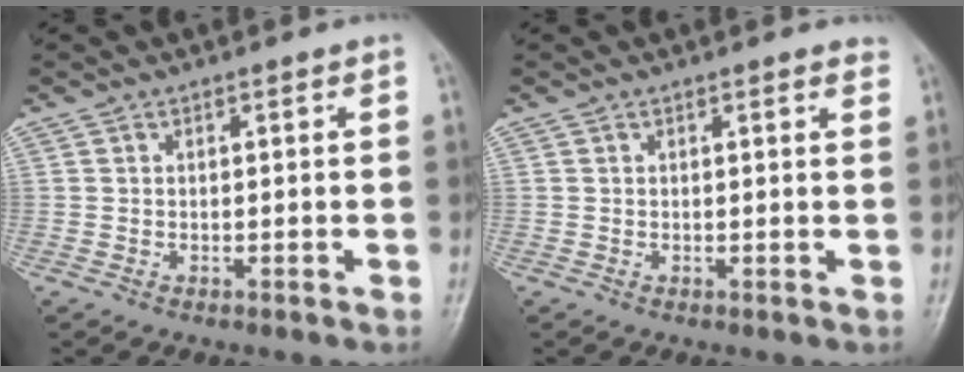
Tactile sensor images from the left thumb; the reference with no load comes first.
{"total": 1.8, "force": [1.4, 0.5, 0.9], "torque": [-0.007, -0.002, 0.010]}